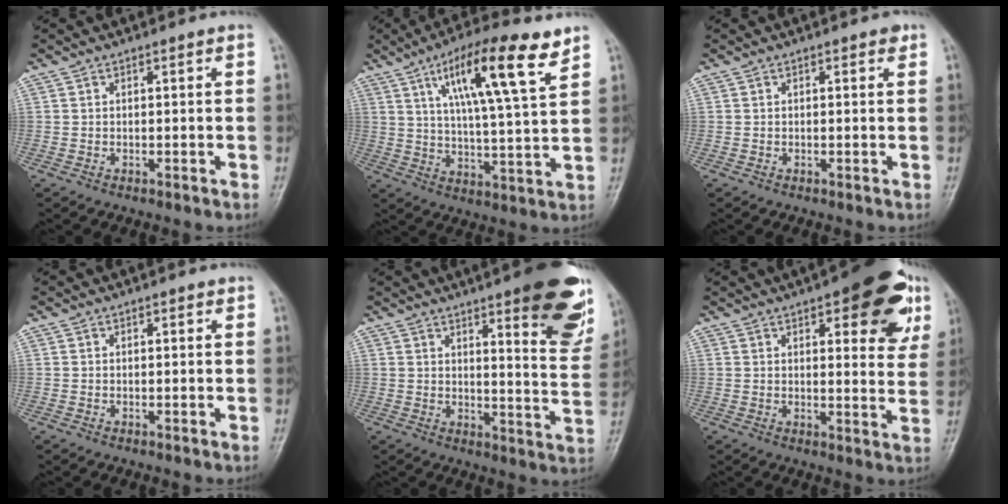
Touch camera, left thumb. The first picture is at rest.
{"total": 16.3, "force": [8.6, 3.2, 13.5], "torque": [-0.213, -0.027, 0.141]}
{"total": 0.8, "force": [0.5, 0.4, 0.5], "torque": [-0.002, -0.001, 0.002]}
{"total": 0.8, "force": [0.5, 0.4, 0.5], "torque": [-0.005, -0.001, 0.005]}
{"total": 18.6, "force": [10.2, 4.5, 14.8], "torque": [-0.150, -0.056, 0.130]}
{"total": 16.6, "force": [8.0, 6.3, 13.1], "torque": [-0.125, -0.022, 0.095]}